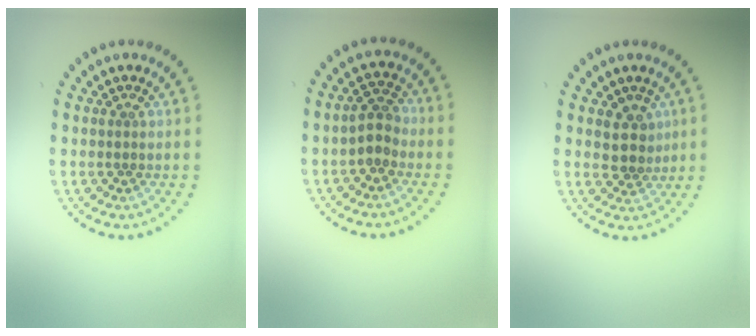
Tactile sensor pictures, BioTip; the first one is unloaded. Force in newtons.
{"total": 2.2, "press": 2.1, "slide": 0.6}
{"total": 2.5, "press": 2.2, "slide": 1.2}